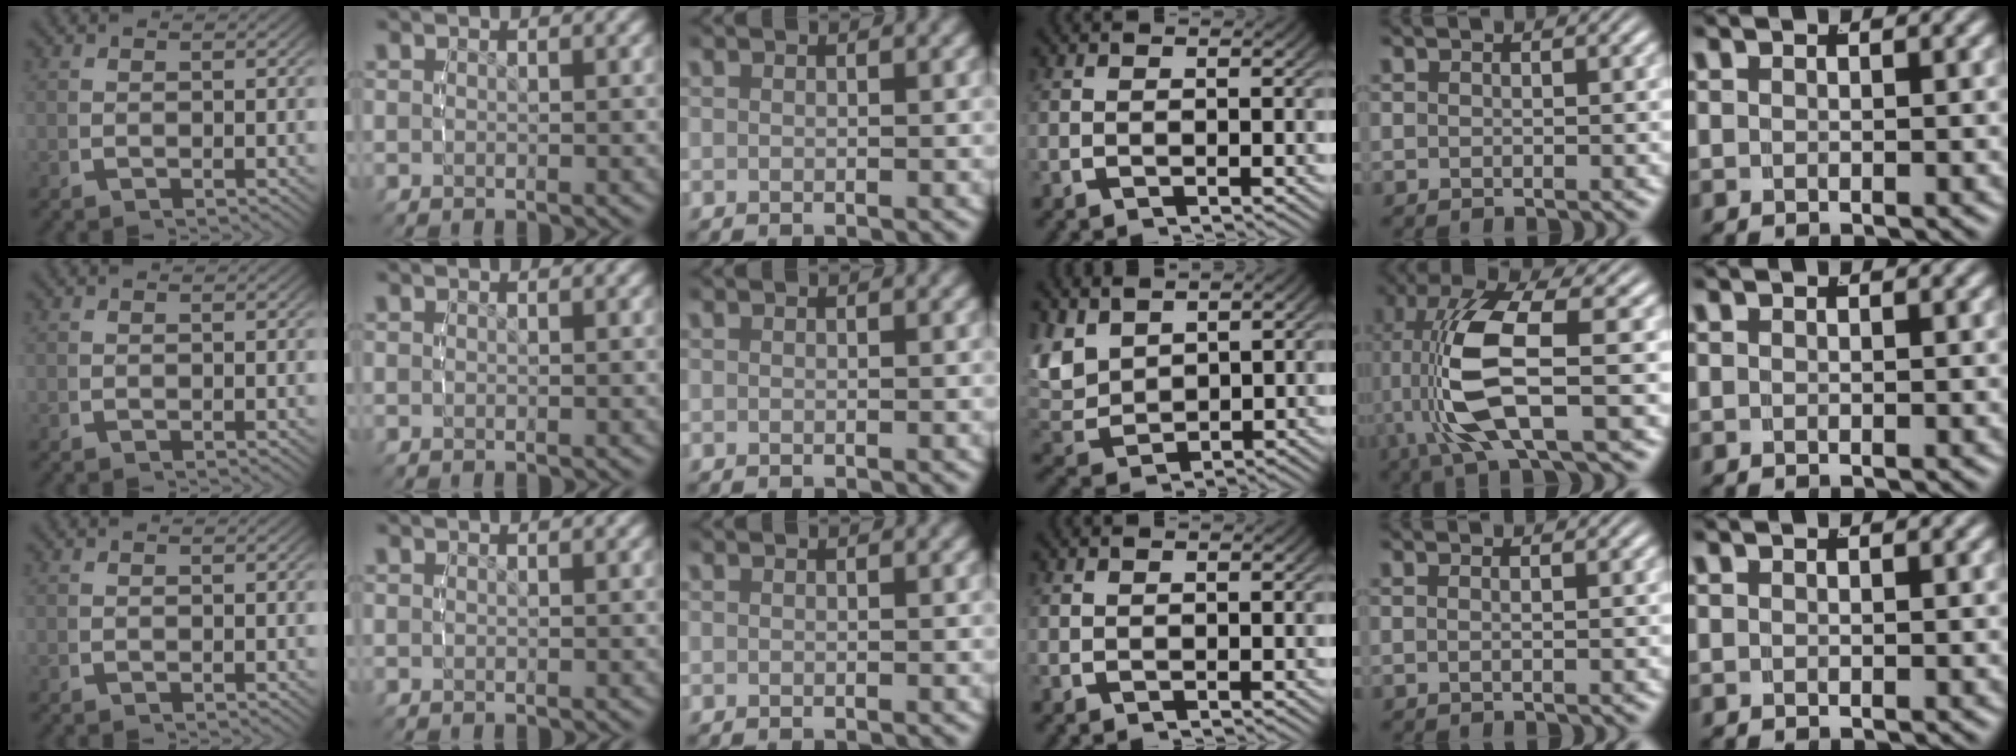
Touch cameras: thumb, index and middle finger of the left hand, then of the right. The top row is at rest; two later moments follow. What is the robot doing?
{"motion": "lift_and_place", "object": "pen"}